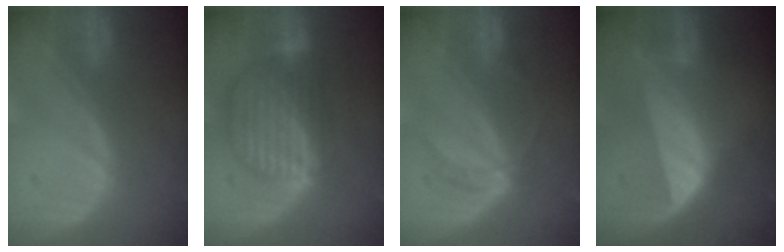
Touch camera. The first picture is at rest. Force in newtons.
{"total": 9.0, "press": 7.7, "slide": 4.7}
{"total": 3.5, "press": 3.2, "slide": 1.5}
{"total": 7.3, "press": 6.9, "slide": 2.6}